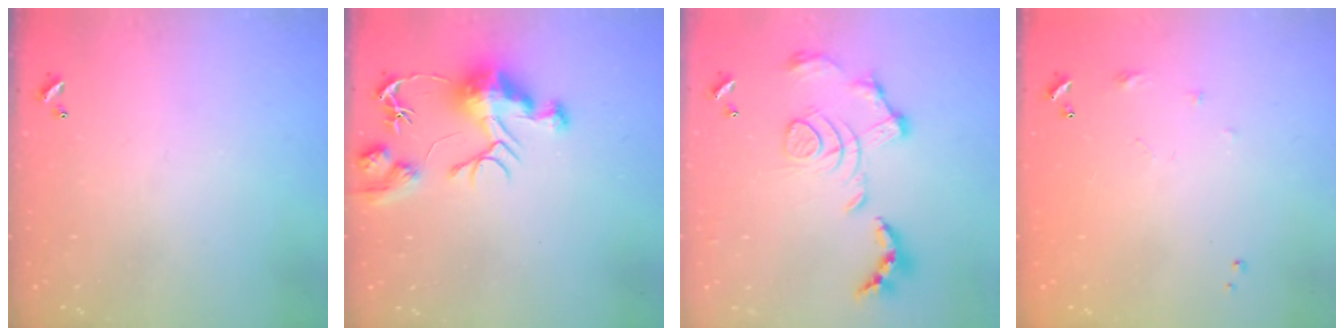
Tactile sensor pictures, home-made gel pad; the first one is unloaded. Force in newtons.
{"total": 12.3, "press": 12.3, "slide": 1.1}
{"total": 1.7, "press": 1.1, "slide": 1.3}
{"total": 5.9, "press": 5.9, "slide": 0.8}